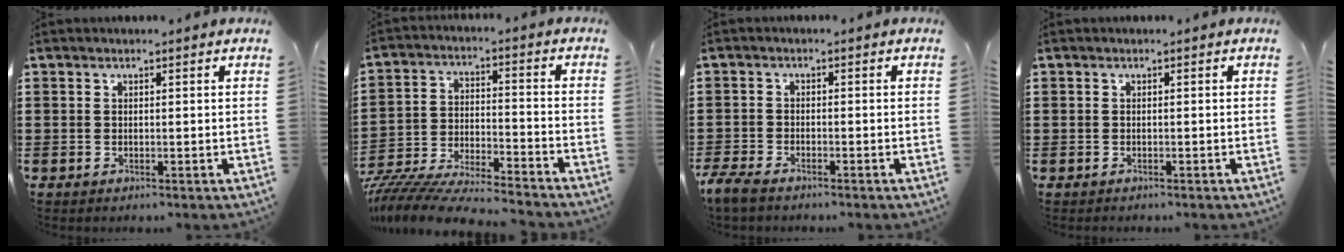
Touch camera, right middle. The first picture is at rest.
{"total": 8.4, "force": [-8.2, 0.3, 1.7], "torque": [-0.039, 0.003, -0.165]}
{"total": 2.6, "force": [-2.3, 0.6, 1.2], "torque": [-0.042, -0.002, -0.053]}
{"total": 0.5, "force": [-0.3, 0.4, -0.1], "torque": [0.003, 0.006, -0.008]}